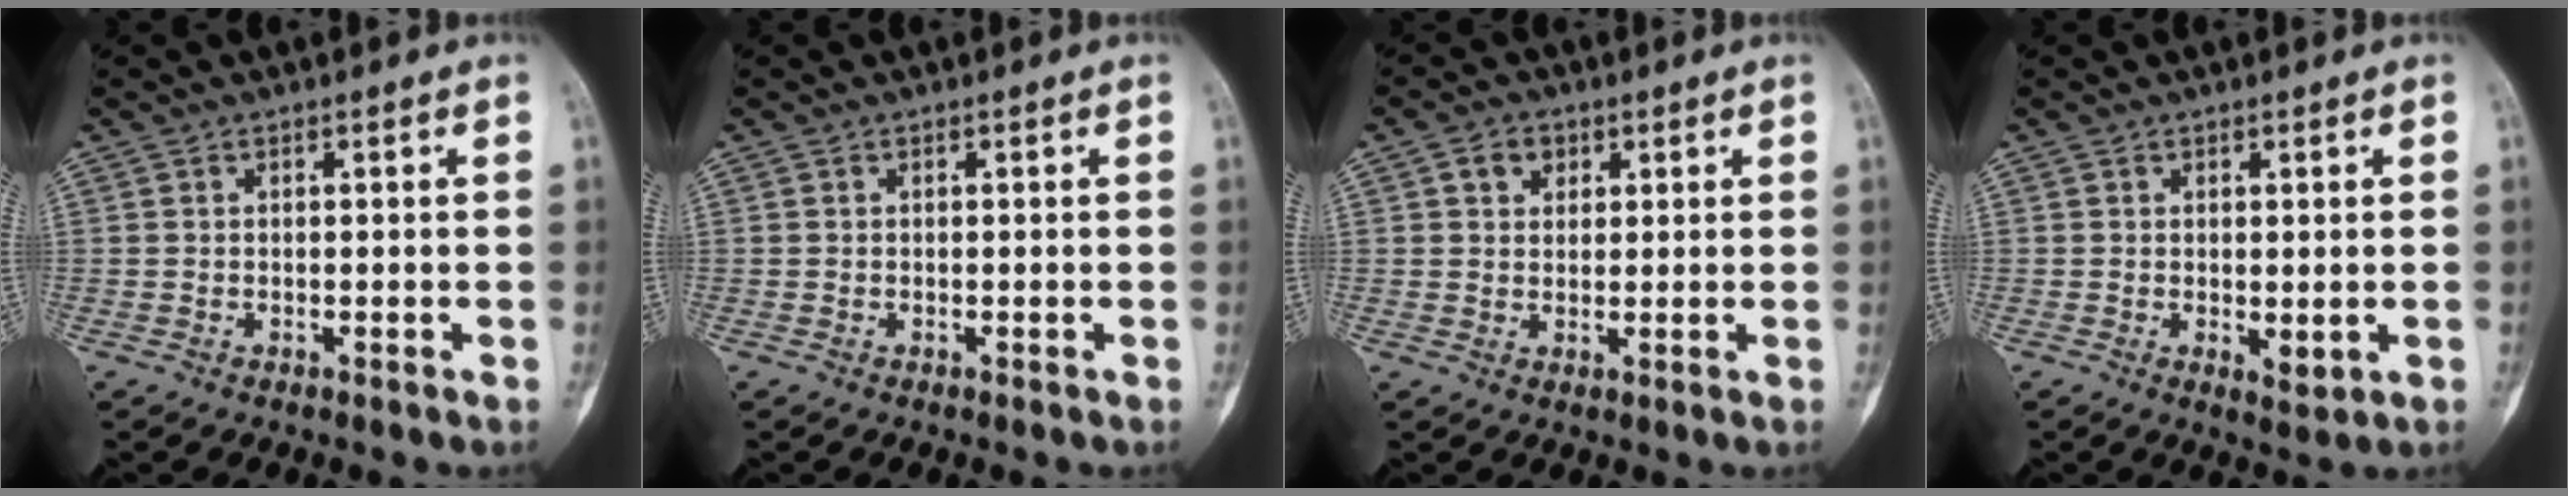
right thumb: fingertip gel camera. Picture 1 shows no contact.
{"total": 0.0}
{"total": 3.9, "force": [1.6, 3.1, 1.7], "torque": [-0.010, -0.005, 0.025]}
{"total": 2.8, "force": [-0.3, 1.3, 2.5], "torque": [-0.034, -0.009, 0.002]}